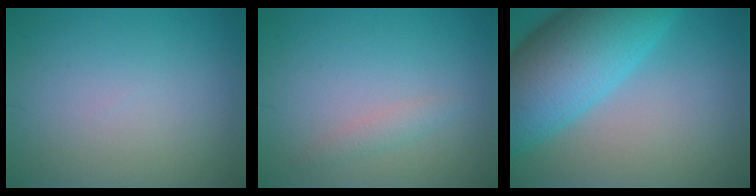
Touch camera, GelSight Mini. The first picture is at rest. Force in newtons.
{"total": 1.2, "press": 1.2, "slide": 0.1}
{"total": 12.3, "press": 12.3, "slide": 0.5}